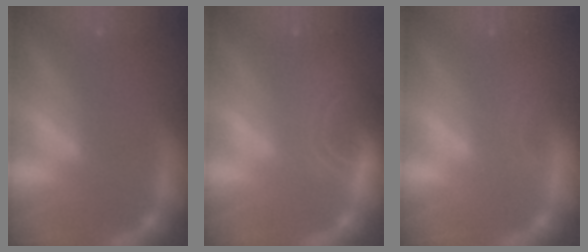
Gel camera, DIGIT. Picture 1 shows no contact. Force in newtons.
{"total": 6.1}
{"total": 1.9}